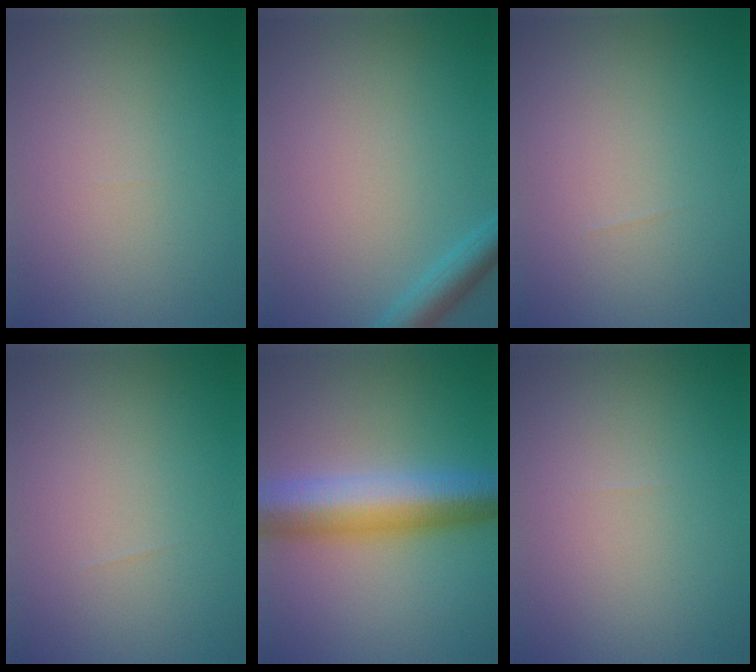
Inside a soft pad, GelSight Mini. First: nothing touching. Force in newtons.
{"total": 2.4, "press": 2.4, "slide": 0.2}
{"total": 0.0}
{"total": 0.0}
{"total": 8.9, "press": 8.9, "slide": 0.2}
{"total": 0.0}